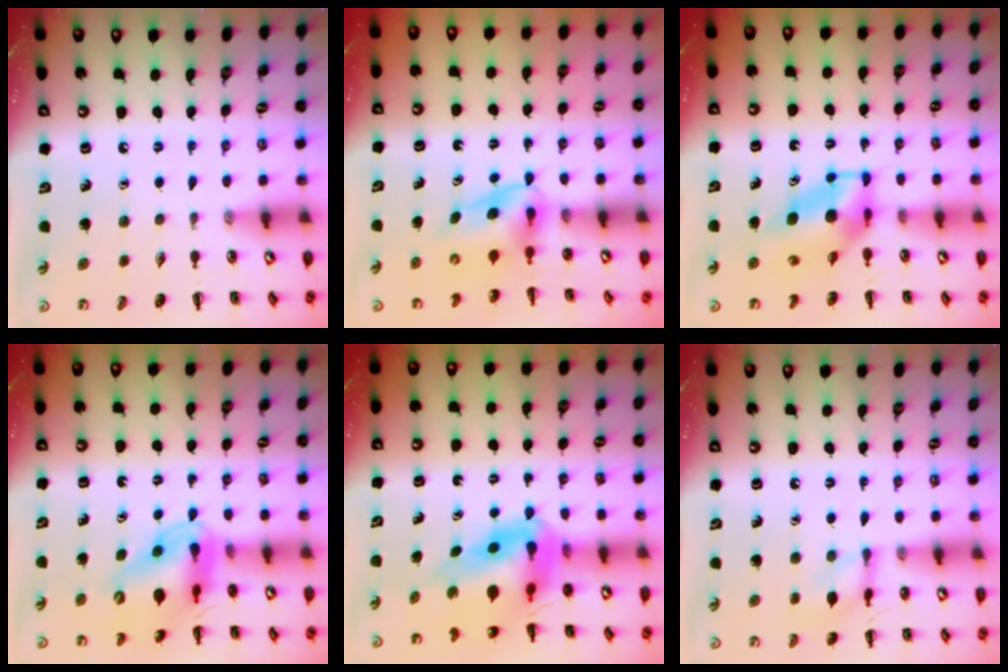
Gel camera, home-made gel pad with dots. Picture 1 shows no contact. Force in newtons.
{"total": 5.2, "press": 5.2, "slide": 0.4}
{"total": 5.4, "press": 5.3, "slide": 0.9}
{"total": 12.1, "press": 11.6, "slide": 3.5}
{"total": 8.6, "press": 8.2, "slide": 2.6}
{"total": 9.6, "press": 9.6, "slide": 0.5}